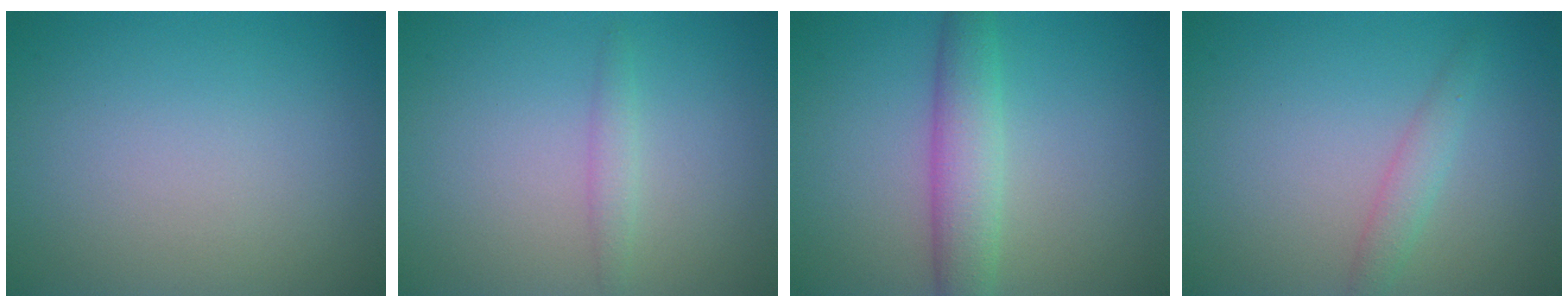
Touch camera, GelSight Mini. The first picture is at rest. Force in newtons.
{"total": 1.3, "press": 1.3, "slide": 0.0}
{"total": 4.1, "press": 4.1, "slide": 0.2}
{"total": 1.6, "press": 1.6, "slide": 0.0}